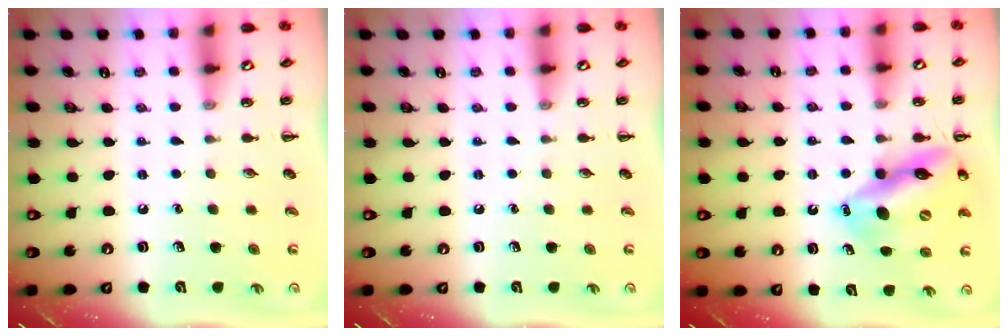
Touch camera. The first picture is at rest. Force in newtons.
{"total": 0.0}
{"total": 15.8, "press": 15.0, "slide": 4.9}